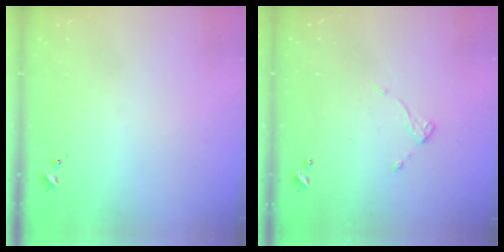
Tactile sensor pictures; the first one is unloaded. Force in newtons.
{"total": 5.3, "press": 5.3, "slide": 0.2}